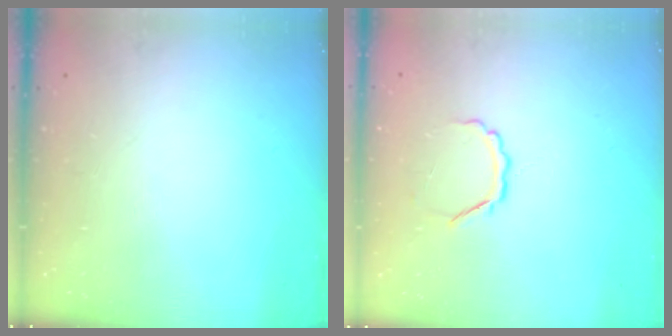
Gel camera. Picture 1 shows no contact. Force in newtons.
{"total": 4.1, "press": 4.0, "slide": 0.5}